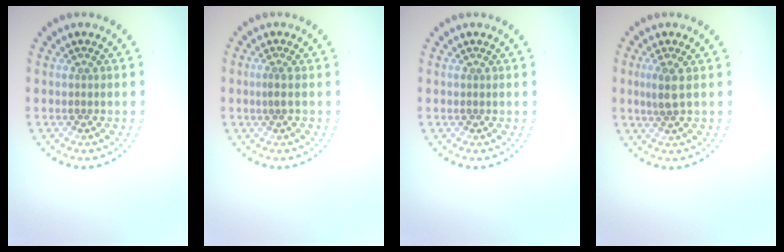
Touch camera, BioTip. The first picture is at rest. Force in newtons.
{"total": 0.8, "press": 0.5, "slide": 0.6}
{"total": 0.0}
{"total": 1.8, "press": 1.5, "slide": 0.9}